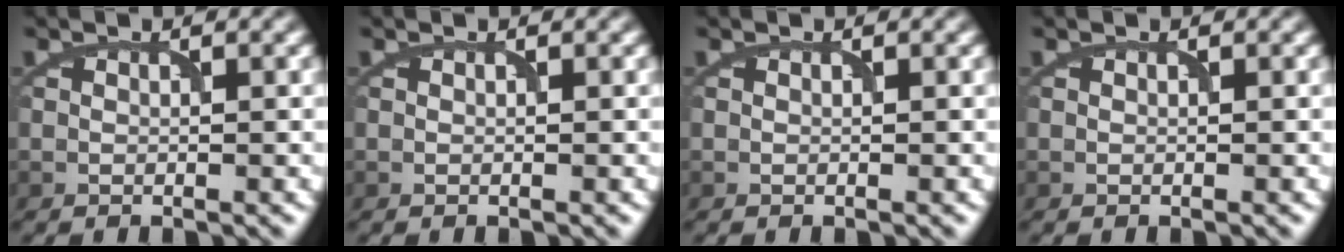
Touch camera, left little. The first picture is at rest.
{"total": 0.0}
{"total": 0.0}
{"total": 0.0}